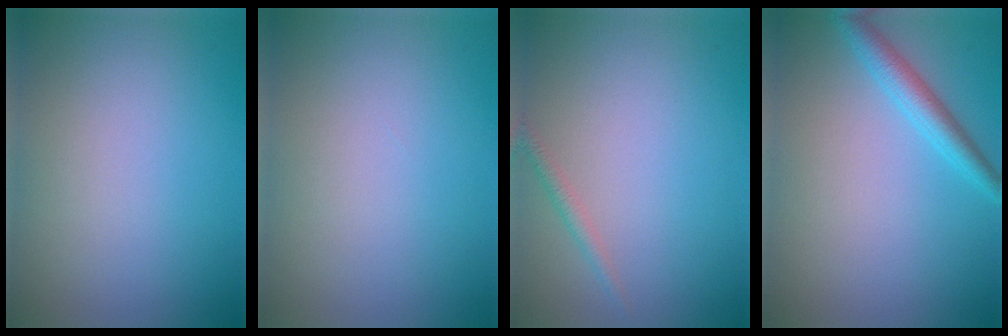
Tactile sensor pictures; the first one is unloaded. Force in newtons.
{"total": 0.0}
{"total": 1.0, "press": 1.0, "slide": 0.0}
{"total": 2.6, "press": 2.6, "slide": 0.1}